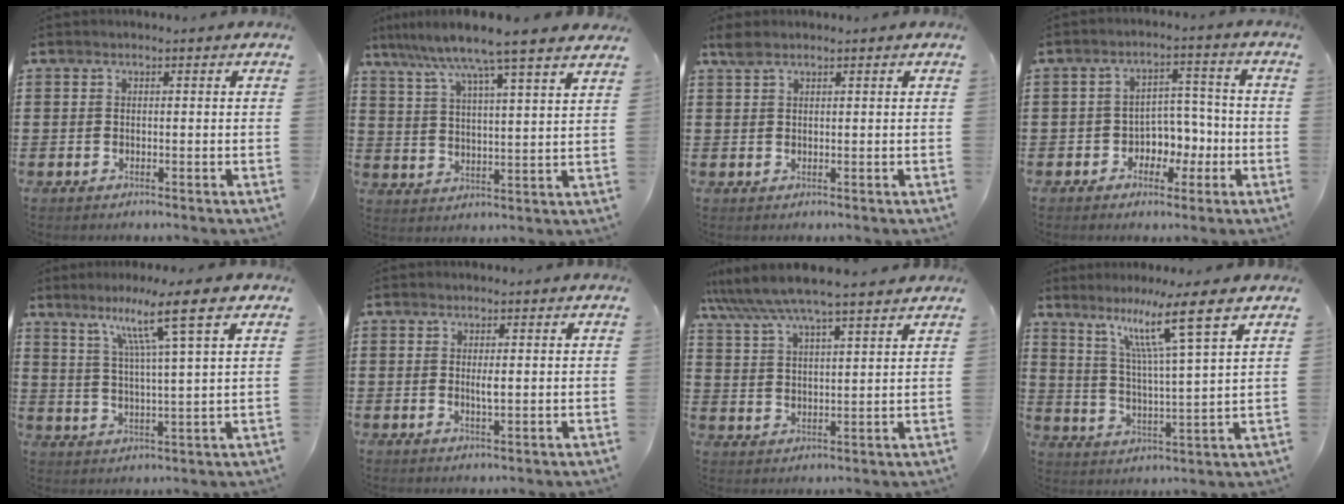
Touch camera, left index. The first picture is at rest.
{"total": 7.4, "force": [6.4, -1.1, 3.6], "torque": [-0.096, -0.040, 0.103]}
{"total": 1.7, "force": [1.3, 0.8, 0.9], "torque": [-0.021, 0.004, 0.024]}
{"total": 5.0, "force": [-1.8, 4.1, 2.2], "torque": [-0.044, 0.009, -0.035]}
{"total": 9.8, "force": [6.0, -0.5, 7.6], "torque": [-0.148, -0.019, 0.094]}
{"total": 1.9, "force": [0.3, 0.3, 1.9], "torque": [-0.036, -0.003, 0.004]}
{"total": 6.4, "force": [5.8, 0.4, 2.8], "torque": [-0.076, -0.027, 0.099]}
{"total": 10.6, "force": [7.4, -0.5, 7.6], "torque": [-0.153, -0.034, 0.117]}